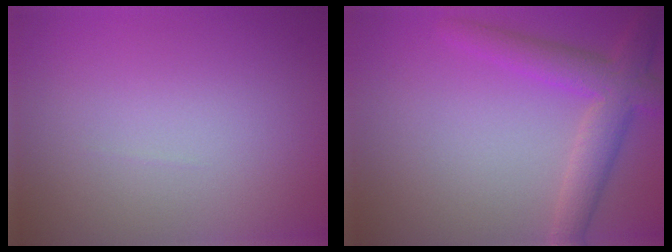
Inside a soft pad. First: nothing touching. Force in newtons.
{"total": 4.4, "press": 4.4, "slide": 0.2}